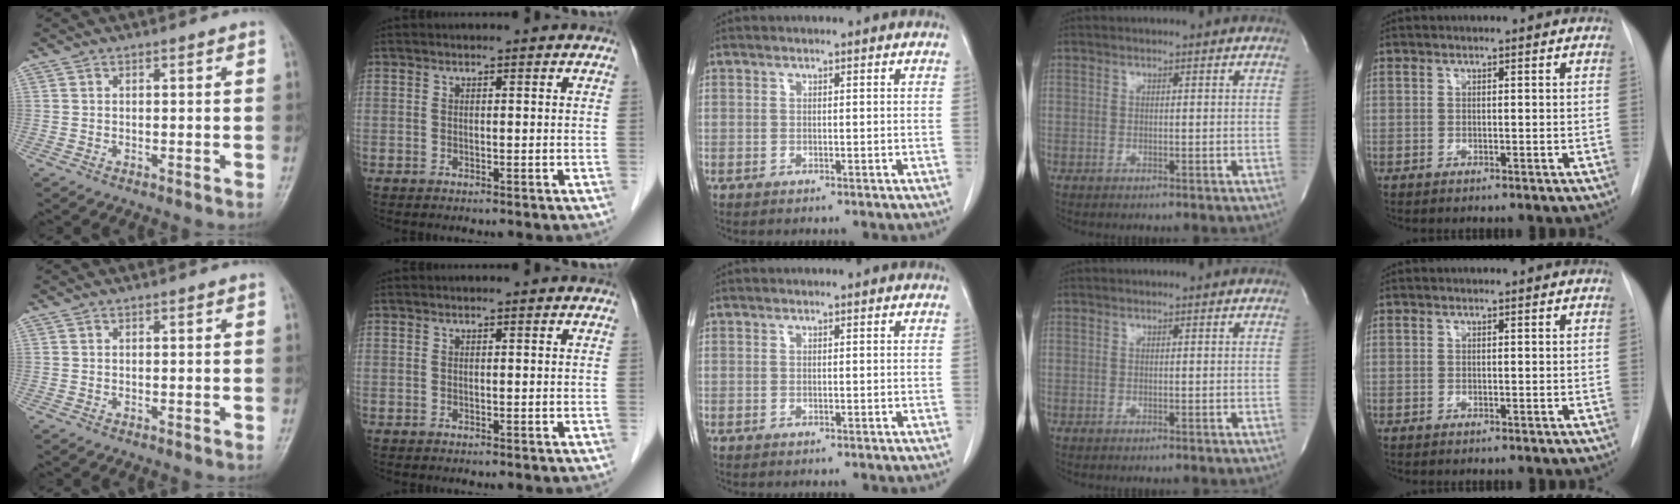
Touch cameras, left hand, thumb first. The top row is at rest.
{}